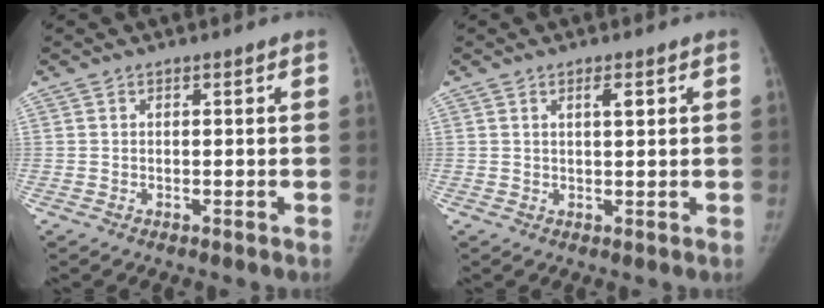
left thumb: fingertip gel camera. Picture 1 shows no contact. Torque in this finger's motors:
{"motor_torque": [-0.60, -0.08, 0.00, 0.40, -0.02]}